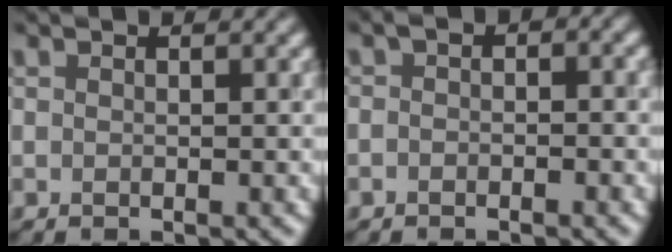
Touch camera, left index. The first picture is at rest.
{"total": 1.5, "force": [-0.5, 0.8, 1.1], "torque": [-0.024, 0.005, -0.012]}